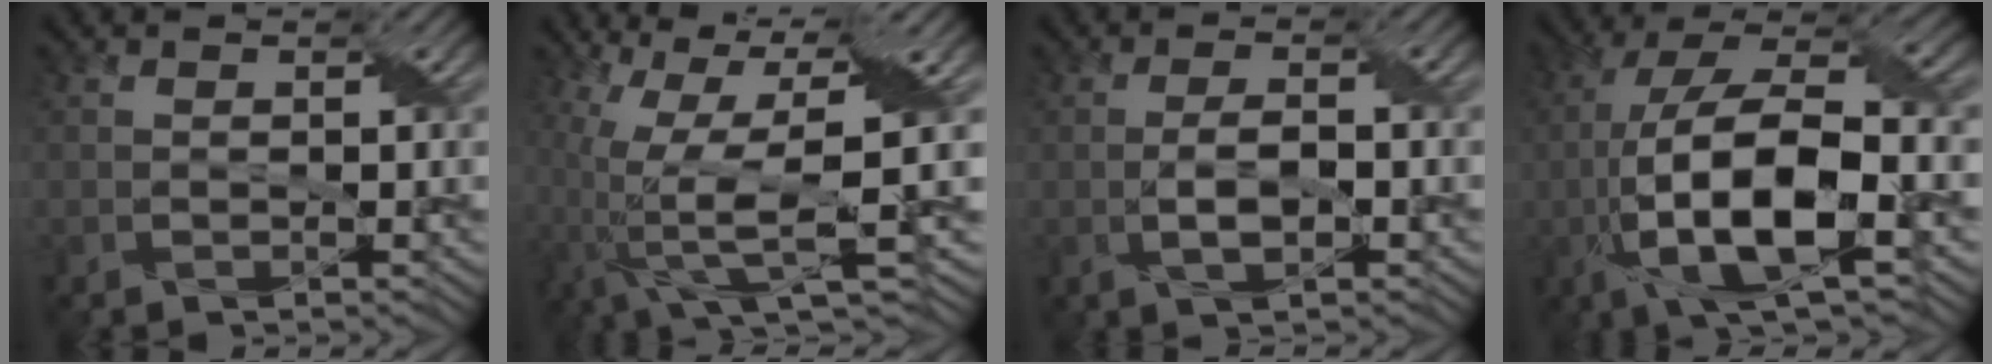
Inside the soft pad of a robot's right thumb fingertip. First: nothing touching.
{"total": 13.8, "force": [-1.3, 3.7, 13.3], "torque": [-0.281, -0.009, 0.001]}
{"total": 4.0, "force": [-1.1, 1.5, 3.6], "torque": [-0.077, 0.002, -0.021]}
{"total": 15.5, "force": [-3.6, 5.8, 14.0], "torque": [-0.295, 0.002, -0.067]}